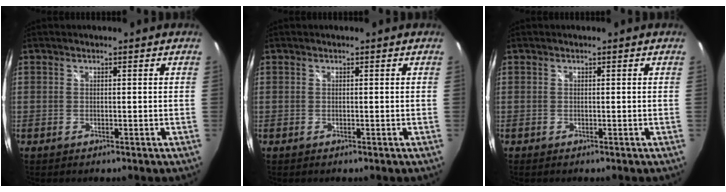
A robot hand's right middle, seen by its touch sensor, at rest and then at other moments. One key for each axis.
{"total": 0.0}
{"total": 0.0}